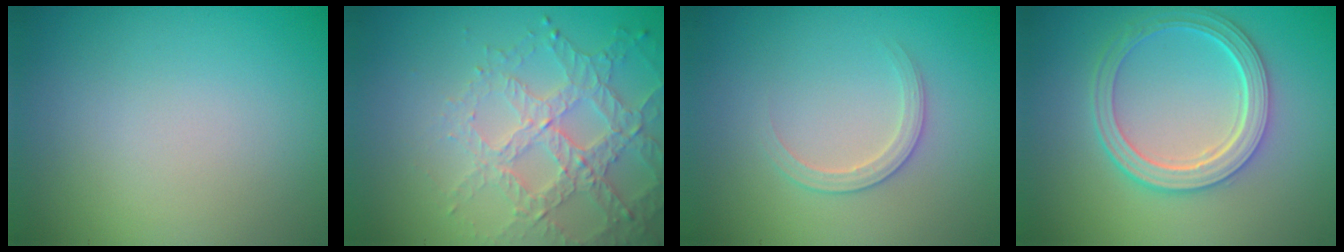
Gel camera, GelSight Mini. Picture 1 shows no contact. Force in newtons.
{"total": 4.5, "press": 4.0, "slide": 2.0}
{"total": 1.9, "press": 1.9, "slide": 0.2}
{"total": 4.9, "press": 3.9, "slide": 3.0}